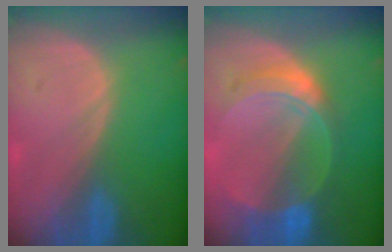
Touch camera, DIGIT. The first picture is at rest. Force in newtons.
{"total": 7.6, "press": 6.8, "slide": 3.5}